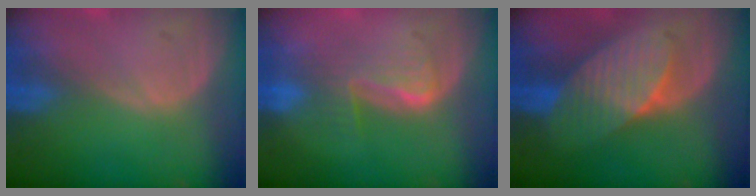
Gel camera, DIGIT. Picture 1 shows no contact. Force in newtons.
{"total": 4.5, "press": 4.5, "slide": 0.5}
{"total": 7.2, "press": 7.0, "slide": 1.8}